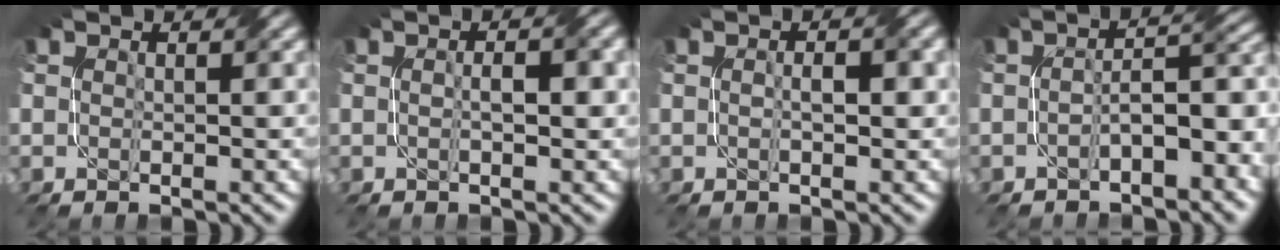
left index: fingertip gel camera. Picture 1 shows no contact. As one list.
[{"total": 2.3, "force": [0.1, 0.6, 2.2], "torque": [-0.031, -0.001, -0.002]}, {"total": 1.9, "force": [0.0, 0.5, 1.8], "torque": [-0.030, 0.003, -0.001]}, {"total": 5.0, "force": [-2.2, 1.8, 4.2], "torque": [-0.061, 0.014, -0.040]}]